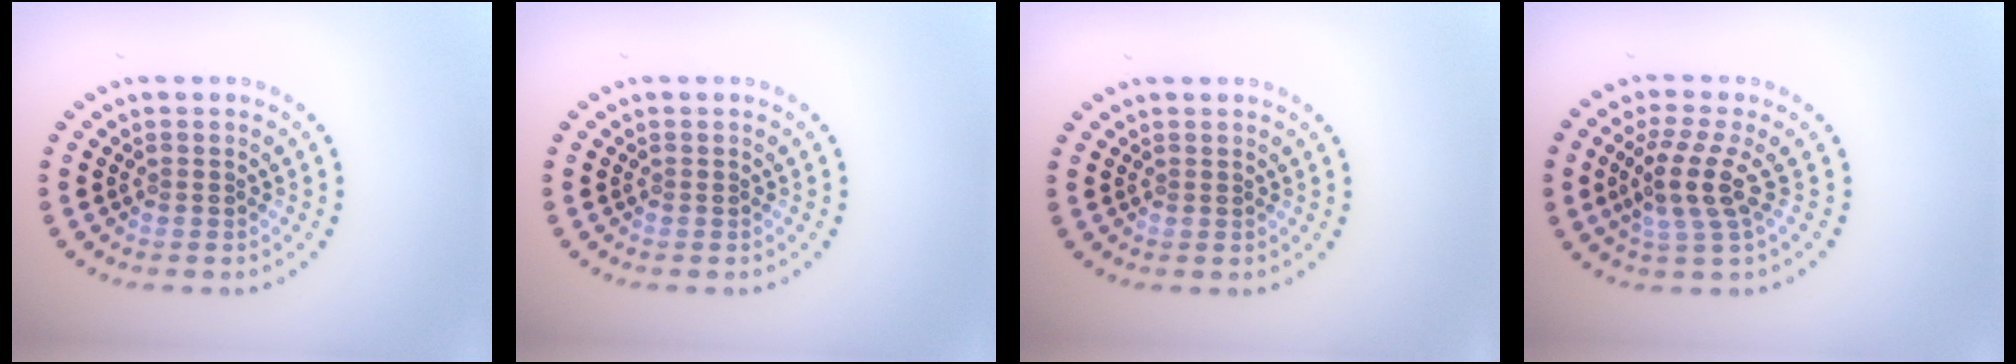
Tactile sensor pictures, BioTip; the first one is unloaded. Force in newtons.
{"total": 0.0}
{"total": 0.0}
{"total": 3.6, "press": 3.0, "slide": 2.0}